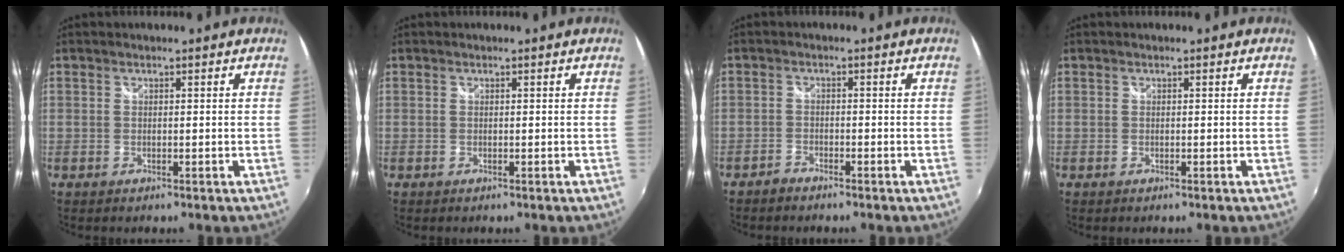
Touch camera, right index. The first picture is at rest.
{"total": 0.0}
{"total": 1.9, "force": [-1.8, 0.5, 0.2], "torque": [-0.013, -0.001, -0.037]}
{"total": 0.0}